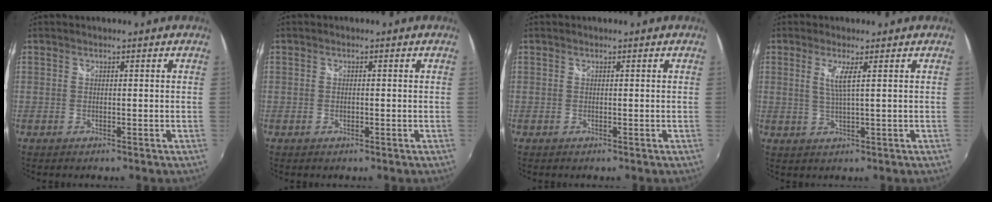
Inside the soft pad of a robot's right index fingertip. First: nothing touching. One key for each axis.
{"total": 0.6, "fx": 0.0, "fy": 0.4, "fz": 0.5, "tx": -0.009, "ty": 0.004, "tz": 0.000}
{"total": 0.0}
{"total": 3.1, "fx": 1.0, "fy": -0.3, "fz": 2.9, "tx": -0.059, "ty": -0.006, "tz": 0.019}